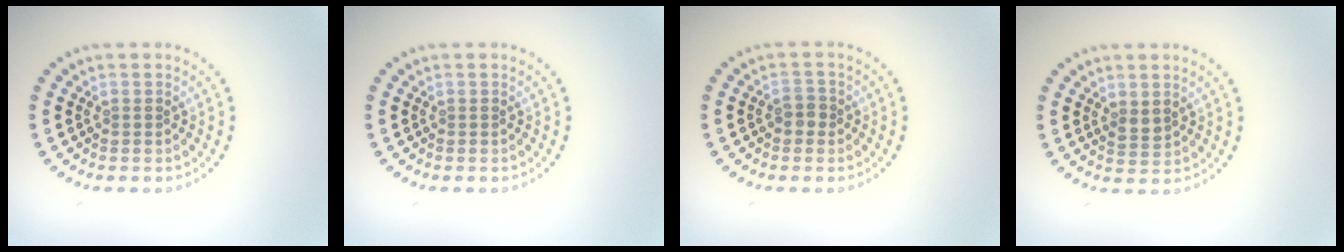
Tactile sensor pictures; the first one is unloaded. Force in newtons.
{"total": 0.0}
{"total": 1.5, "press": 1.4, "slide": 0.3}
{"total": 1.2, "press": 1.1, "slide": 0.4}